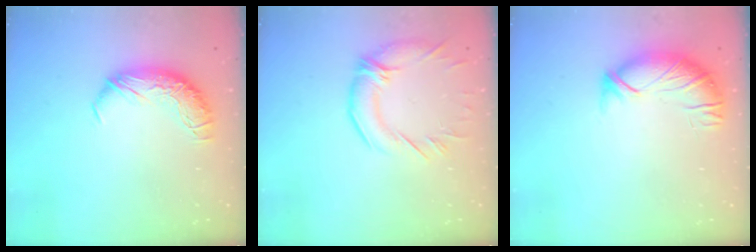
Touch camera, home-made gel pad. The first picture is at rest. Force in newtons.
{"total": 2.3, "press": 0.9, "slide": 2.1}
{"total": 3.7, "press": 2.8, "slide": 2.5}